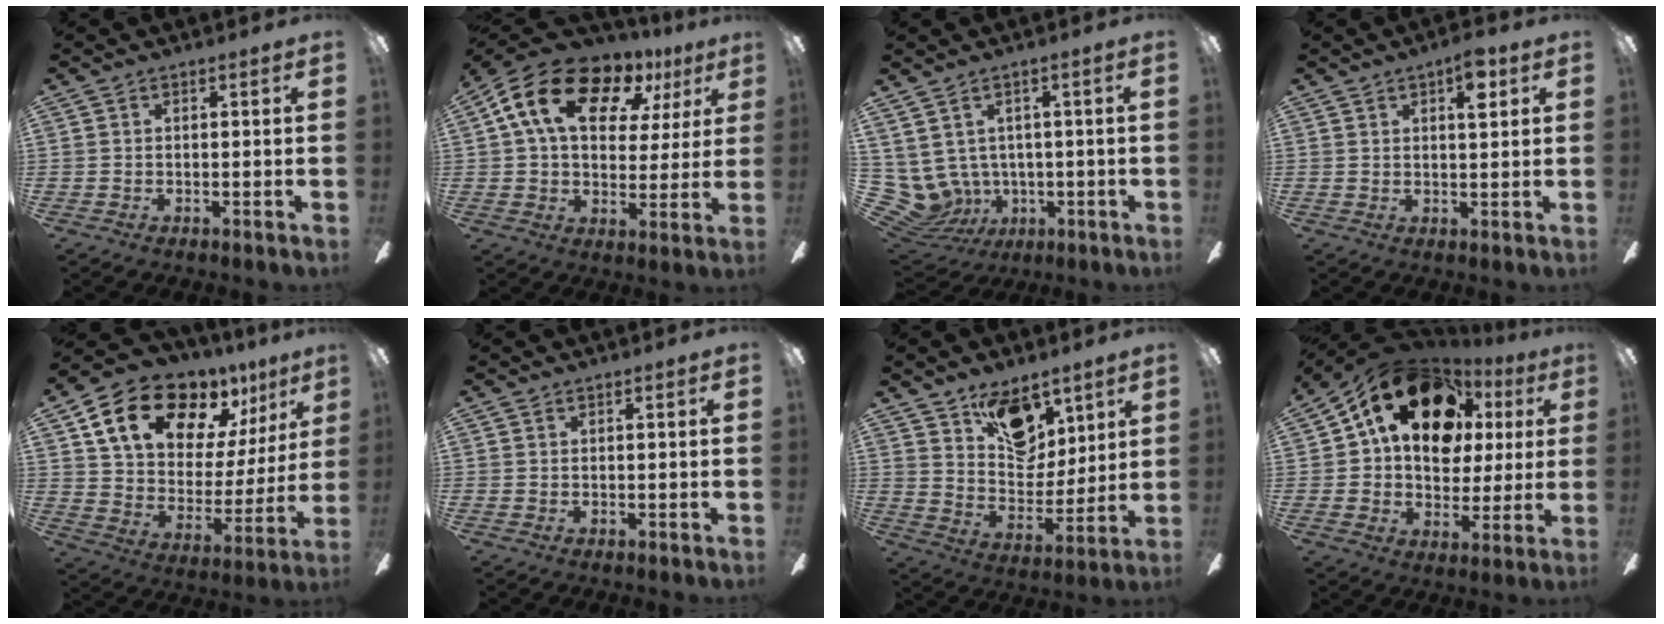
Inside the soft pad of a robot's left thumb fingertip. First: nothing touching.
{"total": 17.2, "force": [9.1, 10.2, 10.5], "torque": [-0.203, -0.030, 0.164]}
{"total": 7.2, "force": [1.6, 6.7, 1.9], "torque": [-0.102, -0.023, 0.035]}
{"total": 5.7, "force": [3.1, 2.2, 4.2], "torque": [-0.059, -0.006, 0.047]}
{"total": 18.1, "force": [12.7, 9.6, 8.6], "torque": [-0.151, -0.080, 0.228]}
{"total": 0.0}
{"total": 14.3, "force": [9.4, 9.0, 6.1], "torque": [-0.082, -0.053, 0.175]}
{"total": 21.7, "force": [10.6, 14.1, 12.6], "torque": [-0.201, -0.038, 0.191]}